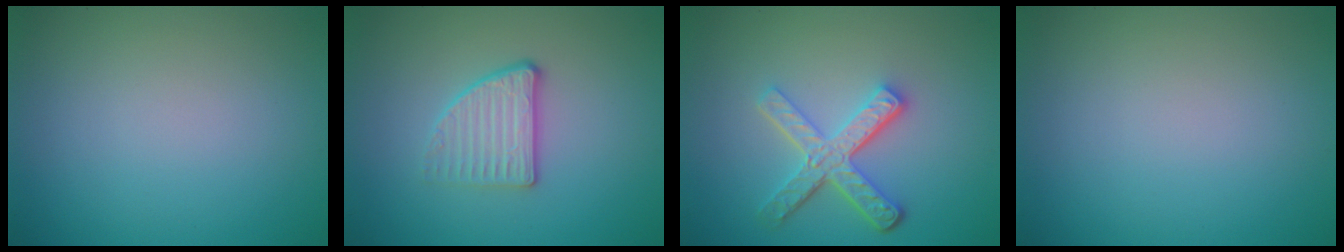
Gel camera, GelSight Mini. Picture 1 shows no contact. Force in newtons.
{"total": 2.8, "press": 2.5, "slide": 1.2}
{"total": 4.8, "press": 3.6, "slide": 3.2}
{"total": 0.0}